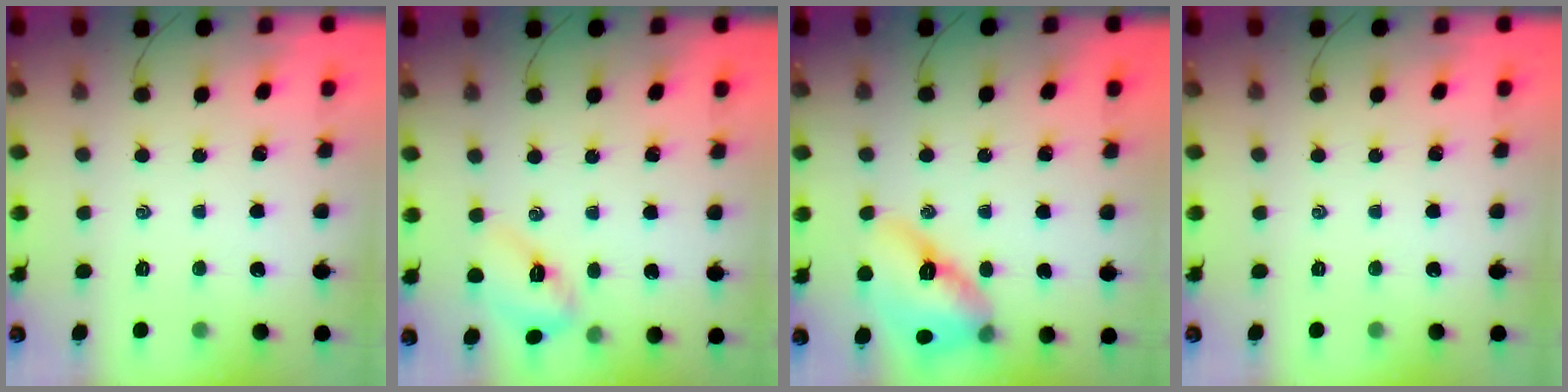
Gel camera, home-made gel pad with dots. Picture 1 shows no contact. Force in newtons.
{"total": 7.1, "press": 7.1, "slide": 0.1}
{"total": 12.9, "press": 12.4, "slide": 3.7}
{"total": 0.0}